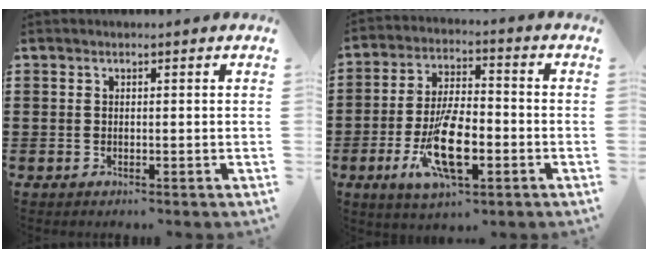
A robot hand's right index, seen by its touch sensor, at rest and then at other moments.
{"total": 11.9, "force": [-4.1, 4.4, 10.2], "torque": [-0.214, -0.009, -0.070]}